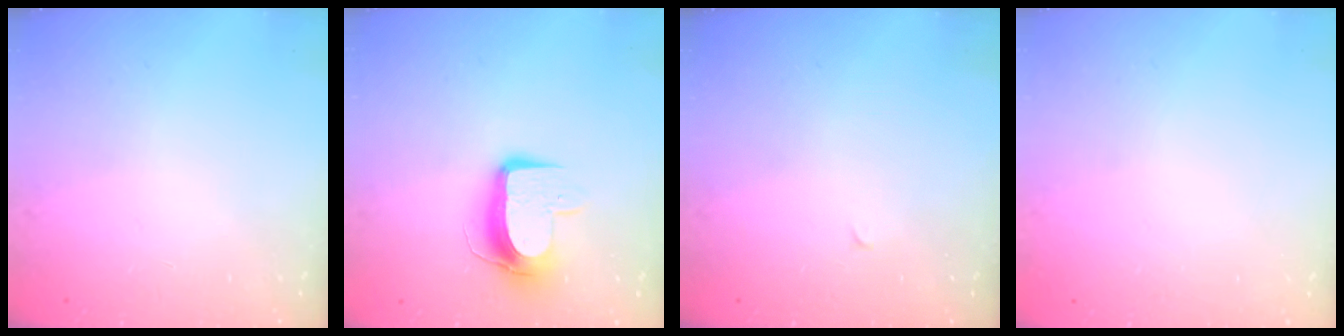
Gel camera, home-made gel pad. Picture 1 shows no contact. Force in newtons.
{"total": 10.5, "press": 10.4, "slide": 0.8}
{"total": 0.0}
{"total": 0.0}